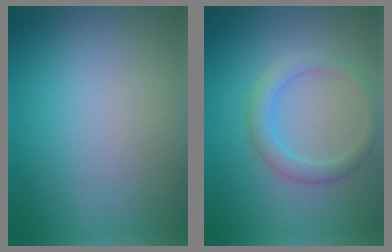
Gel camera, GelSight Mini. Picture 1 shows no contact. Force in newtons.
{"total": 2.5, "press": 2.5, "slide": 0.1}